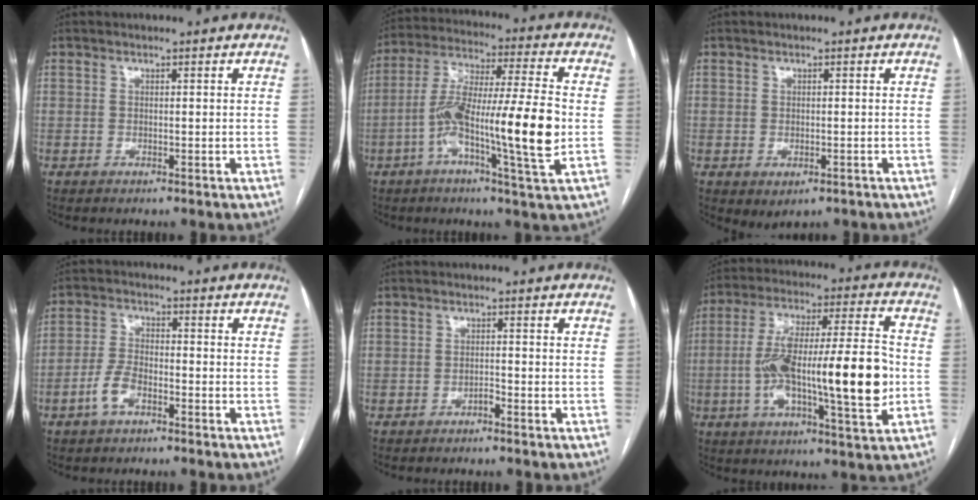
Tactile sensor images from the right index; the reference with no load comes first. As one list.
[{"total": 16.9, "force": [-3.7, 0.6, 16.4], "torque": [-0.305, 0.005, -0.070]}, {"total": 2.8, "force": [-1.3, 1.7, 1.8], "torque": [-0.027, -0.004, -0.002]}, {"total": 4.9, "force": [-2.6, 2.2, 3.5], "torque": [-0.082, 0.008, -0.050]}, {"total": 1.1, "force": [-0.9, 0.1, 0.6], "torque": [-0.010, 0.002, -0.016]}, {"total": 20.8, "force": [-2.8, 3.1, 20.3], "torque": [-0.341, 0.017, -0.040]}]